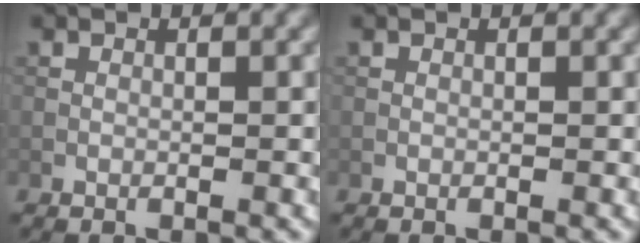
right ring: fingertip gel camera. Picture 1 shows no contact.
{"total": 0.0}